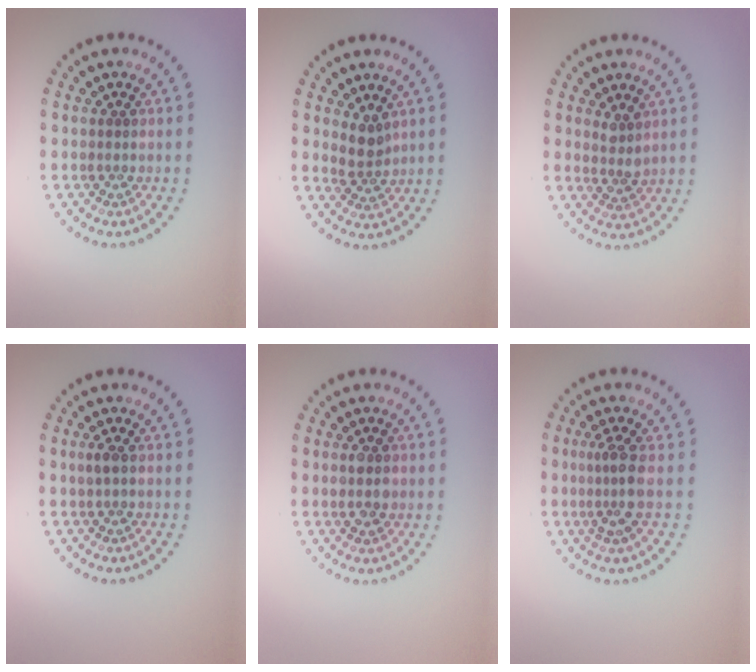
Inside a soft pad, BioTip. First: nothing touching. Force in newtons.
{"total": 2.2, "press": 1.8, "slide": 1.3}
{"total": 1.8, "press": 1.3, "slide": 1.2}
{"total": 1.1, "press": 1.1, "slide": 0.2}
{"total": 1.8, "press": 1.8, "slide": 0.3}
{"total": 2.6, "press": 2.0, "slide": 1.8}